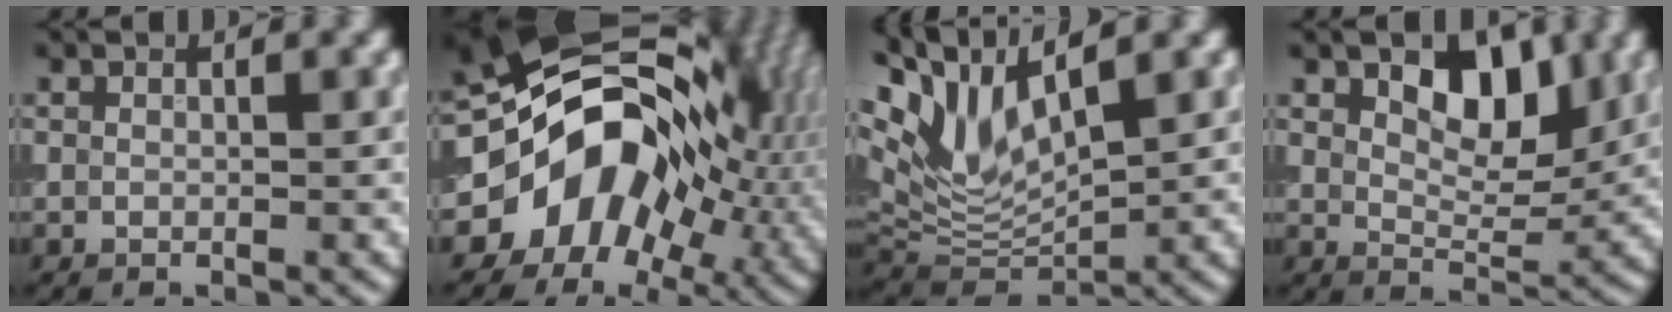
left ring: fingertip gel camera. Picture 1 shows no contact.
{"total": 15.3, "force": [-1.9, 11.6, 9.8], "torque": [-0.135, -0.002, -0.043]}
{"total": 7.7, "force": [4.9, 3.1, 5.2], "torque": [-0.120, 0.008, 0.094]}
{"total": 5.3, "force": [2.4, 2.9, 3.8], "torque": [-0.055, -0.005, 0.032]}